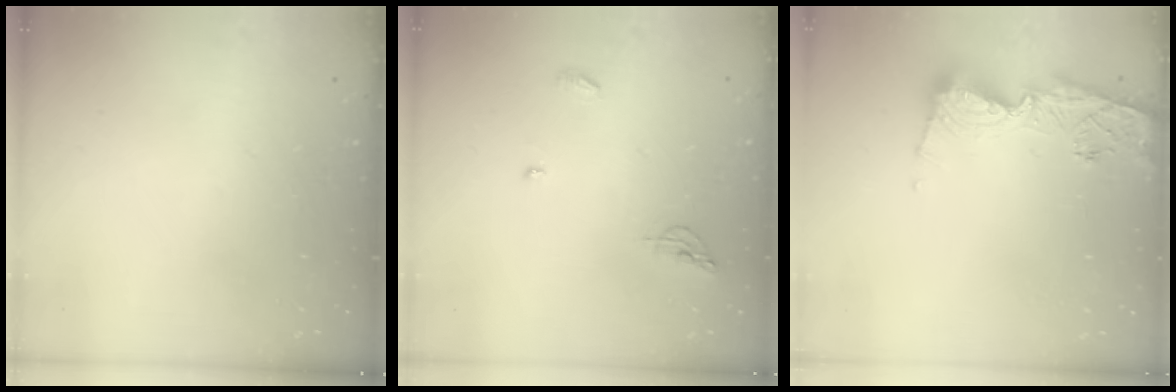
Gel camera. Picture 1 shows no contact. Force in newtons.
{"total": 6.0, "press": 6.0, "slide": 0.4}
{"total": 11.2, "press": 11.2, "slide": 1.3}